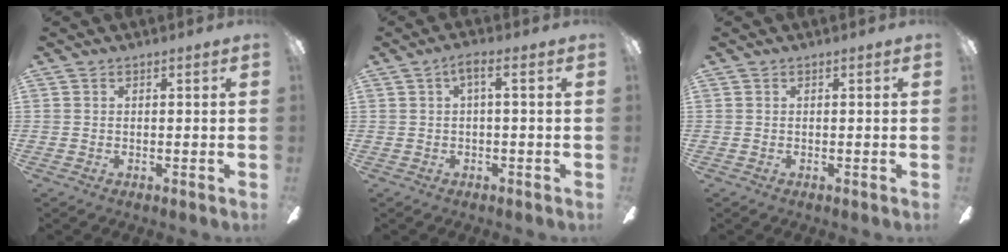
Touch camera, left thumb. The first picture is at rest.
{"total": 2.9, "force": [0.3, 0.6, 2.8], "torque": [-0.054, 0.008, 0.003]}
{"total": 0.0}